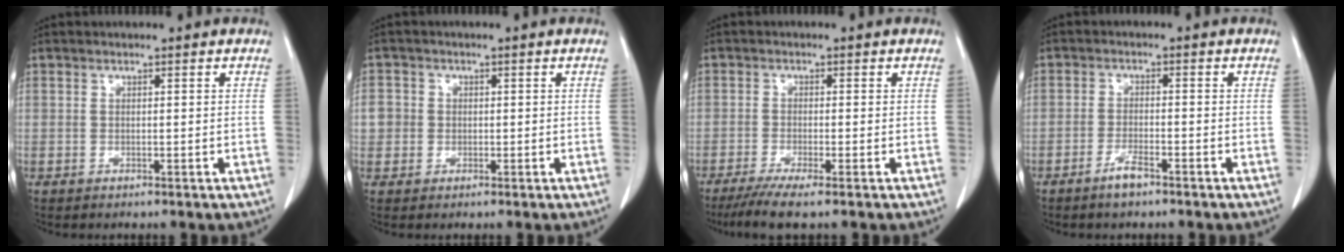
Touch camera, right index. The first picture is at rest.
{"total": 3.0, "force": [0.0, 2.9, 0.5], "torque": [0.003, 0.012, 0.000]}
{"total": 5.5, "force": [-4.0, -0.1, 3.8], "torque": [-0.062, -0.014, -0.070]}
{"total": 3.1, "force": [-2.3, 0.5, 2.0], "torque": [-0.040, -0.001, -0.043]}